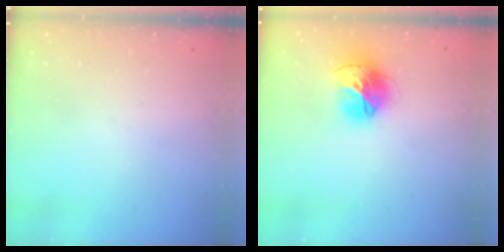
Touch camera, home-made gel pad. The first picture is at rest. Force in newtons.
{"total": 15.1, "press": 15.0, "slide": 1.5}